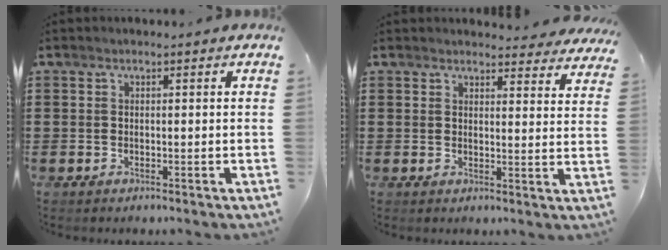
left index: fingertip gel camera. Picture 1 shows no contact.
{"total": 3.6, "force": [3.6, 0.4, 0.6], "torque": [-0.008, -0.018, 0.063]}